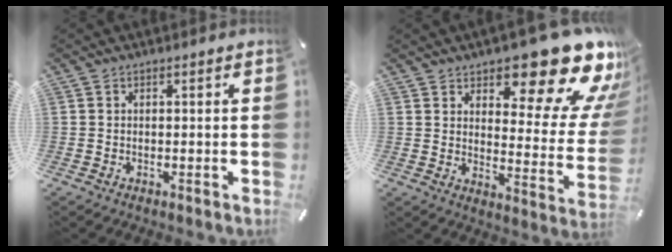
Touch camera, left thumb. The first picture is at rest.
{"total": 19.2, "force": [13.4, 7.3, 11.6], "torque": [-0.134, -0.116, 0.216]}